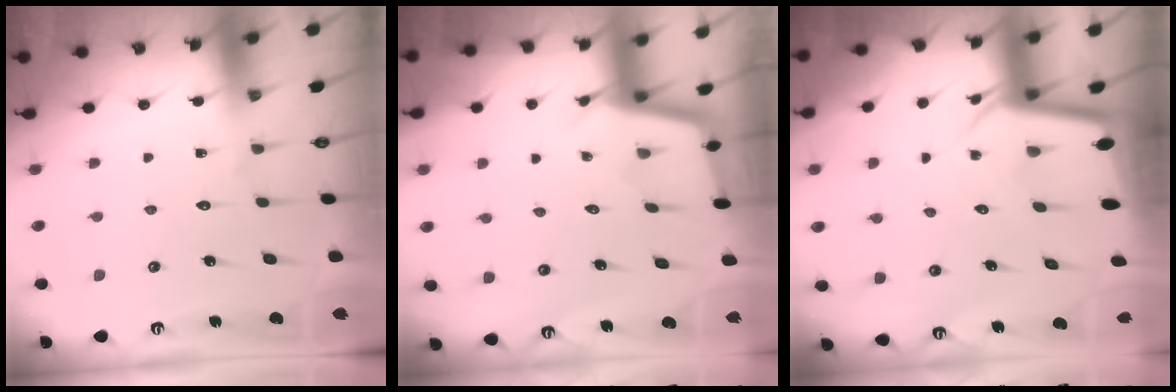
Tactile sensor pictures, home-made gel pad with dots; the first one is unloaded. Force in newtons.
{"total": 2.4, "press": 2.4, "slide": 0.2}
{"total": 2.6, "press": 2.6, "slide": 0.1}